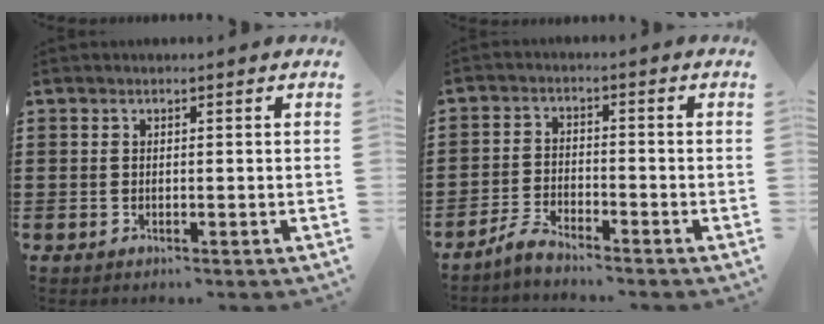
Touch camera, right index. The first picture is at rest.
{"total": 3.3, "force": [-3.2, 0.2, 0.8], "torque": [-0.032, 0.003, -0.070]}